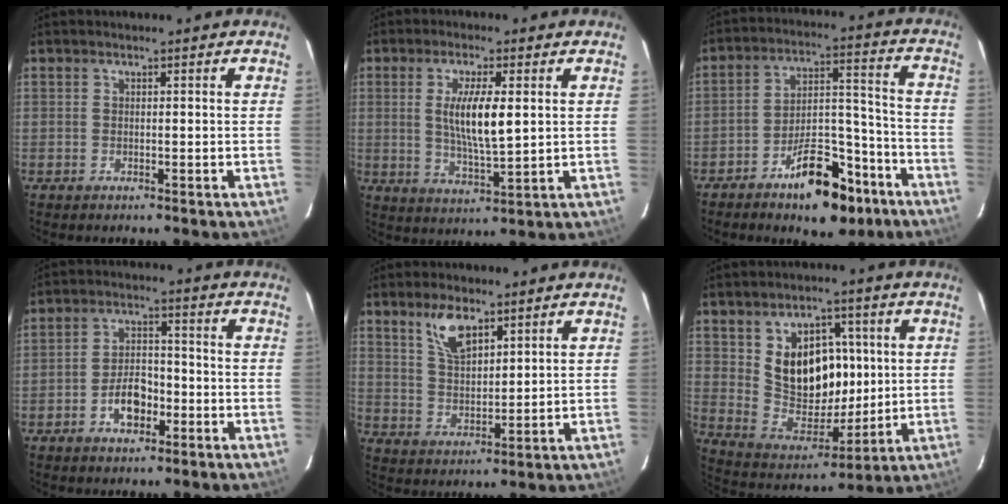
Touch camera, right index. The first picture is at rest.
{"total": 8.8, "force": [1.5, 2.1, 8.4], "torque": [-0.155, -0.006, 0.030]}
{"total": 14.3, "force": [-9.3, 6.3, 8.8], "torque": [-0.143, 0.028, -0.137]}
{"total": 7.6, "force": [-3.3, 3.9, 5.6], "torque": [-0.111, 0.012, -0.051]}
{"total": 7.6, "force": [4.7, 3.3, 4.9], "torque": [-0.089, 0.006, 0.095]}
{"total": 14.8, "force": [3.4, 10.8, 9.4], "torque": [-0.178, 0.010, 0.083]}